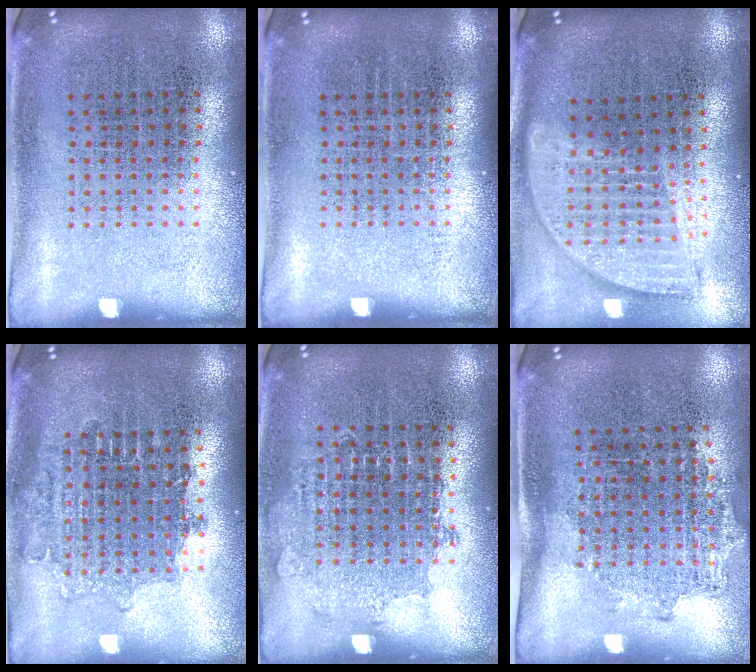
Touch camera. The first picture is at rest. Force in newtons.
{"total": 0.0}
{"total": 1.8, "press": 1.5, "slide": 1.0}
{"total": 1.6, "press": 1.3, "slide": 0.9}
{"total": 0.8, "press": 0.7, "slide": 0.2}
{"total": 1.4, "press": 1.1, "slide": 0.9}